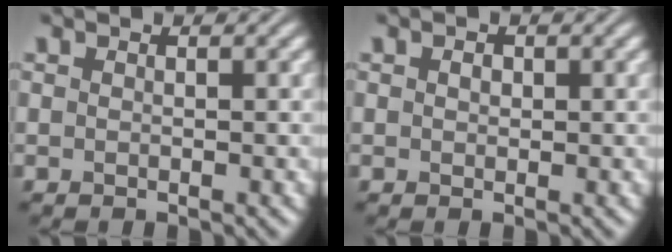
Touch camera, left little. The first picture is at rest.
{"total": 0.8, "force": [0.1, 0.6, 0.5], "torque": [-0.009, -0.001, 0.000]}